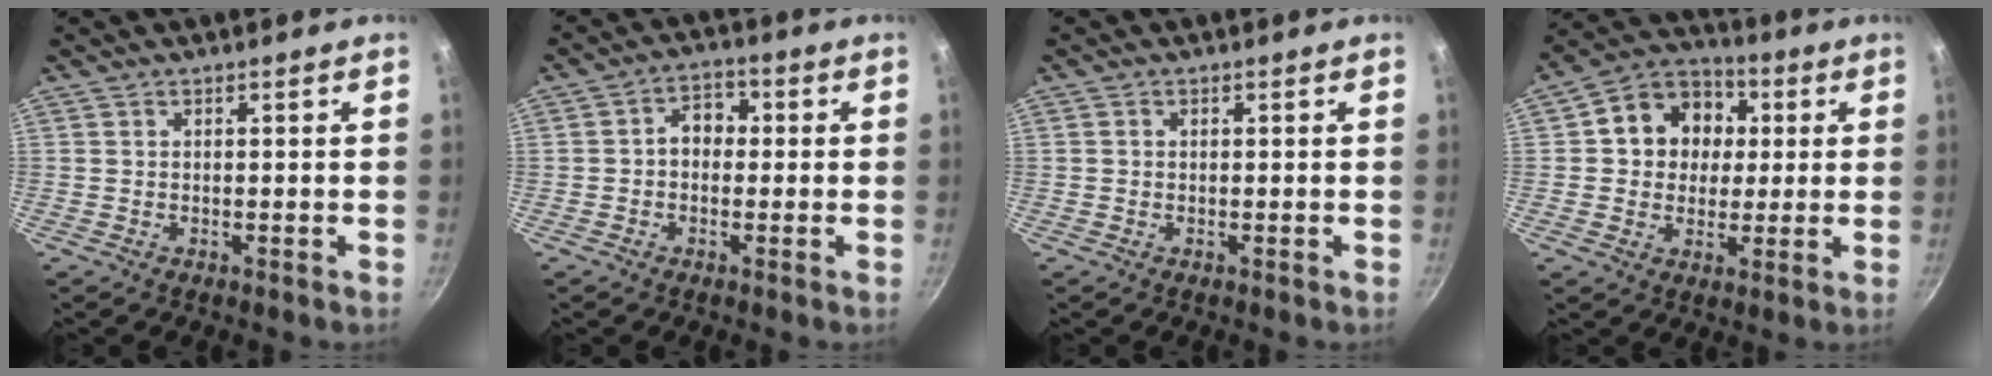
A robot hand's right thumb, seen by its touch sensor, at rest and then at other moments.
{"total": 5.0, "force": [-0.1, 4.0, 3.1], "torque": [-0.016, 0.018, -0.013]}
{"total": 0.5, "force": [0.0, 0.5, 0.2], "torque": [-0.001, 0.003, 0.000]}
{"total": 12.9, "force": [2.3, 11.1, 6.2], "torque": [-0.069, 0.017, 0.021]}